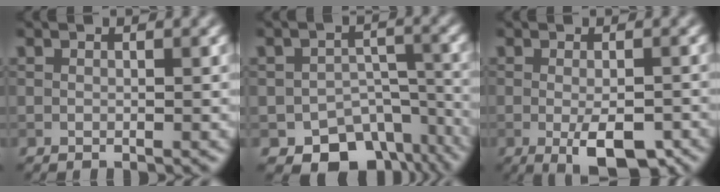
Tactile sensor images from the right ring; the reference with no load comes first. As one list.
[{"total": 9.2, "force": [-6.1, 5.9, 3.5], "torque": [-0.034, -0.016, -0.081]}, {"total": 4.6, "force": [-1.8, 1.6, 4.0], "torque": [-0.065, -0.010, -0.026]}]